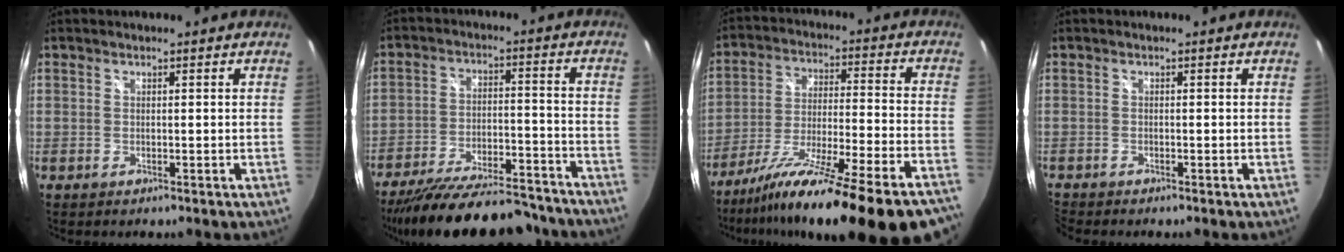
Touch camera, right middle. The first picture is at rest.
{"total": 24.8, "force": [-21.6, 5.8, 10.8], "torque": [-0.195, -0.023, -0.299]}
{"total": 29.4, "force": [-24.3, 1.0, 16.5], "torque": [-0.262, -0.082, -0.364]}
{"total": 1.8, "force": [-1.8, 0.1, 0.2], "torque": [-0.009, -0.013, -0.040]}